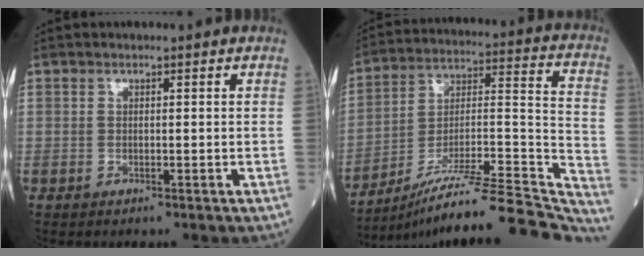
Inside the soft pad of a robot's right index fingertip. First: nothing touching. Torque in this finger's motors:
{"motor_torque": [-0.19, -0.36, 0.20, 0.07]}